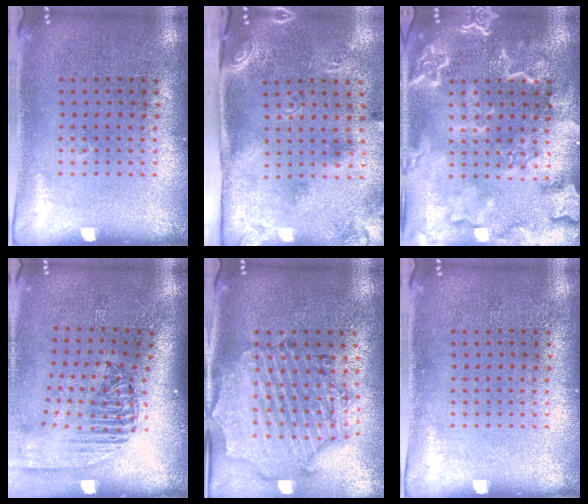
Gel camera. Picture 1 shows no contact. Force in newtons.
{"total": 2.8, "press": 1.7, "slide": 2.2}
{"total": 4.8, "press": 4.7, "slide": 0.7}
{"total": 2.4, "press": 1.8, "slide": 1.6}
{"total": 1.7, "press": 1.7, "slide": 0.3}
{"total": 0.0}